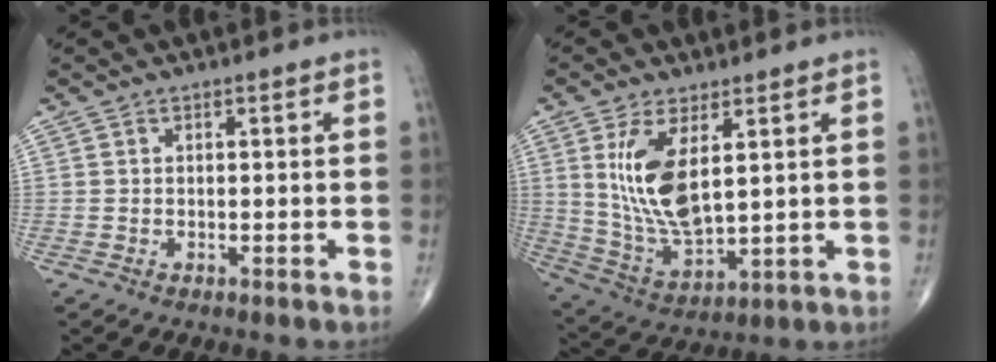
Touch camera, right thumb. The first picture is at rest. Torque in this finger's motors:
{"motor_torque": [-0.32, 0.79, 0.73, 0.64, 0.15]}